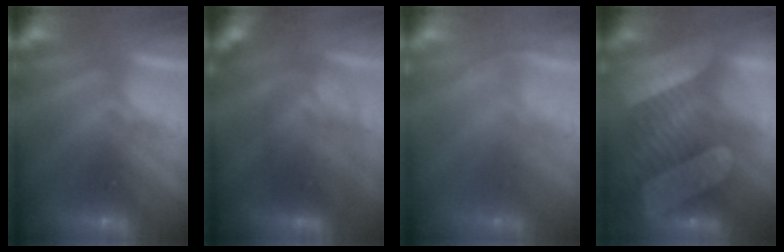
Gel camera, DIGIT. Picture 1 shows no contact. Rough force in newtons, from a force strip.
{"total": 2.6}
{"total": 1.2}
{"total": 9.2}